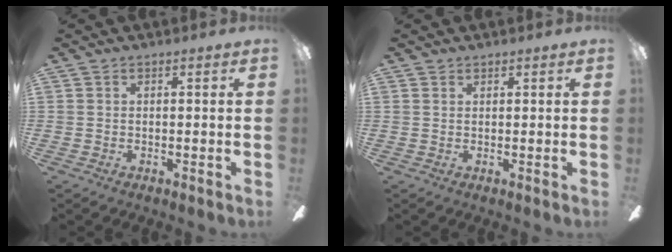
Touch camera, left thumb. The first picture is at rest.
{"total": 0.8, "force": [0.7, 0.3, 0.0], "torque": [0.000, 0.001, 0.014]}